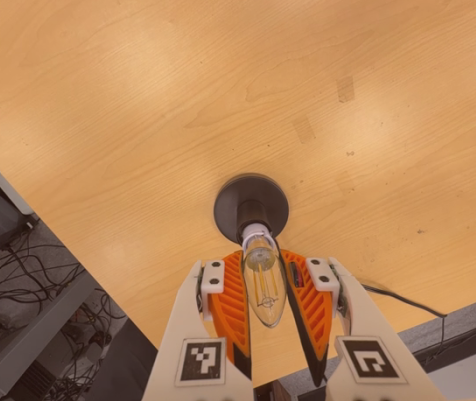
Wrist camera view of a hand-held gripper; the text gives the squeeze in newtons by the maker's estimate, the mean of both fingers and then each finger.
{"total": 12.0, "left": 11.6, "right": 12.4}